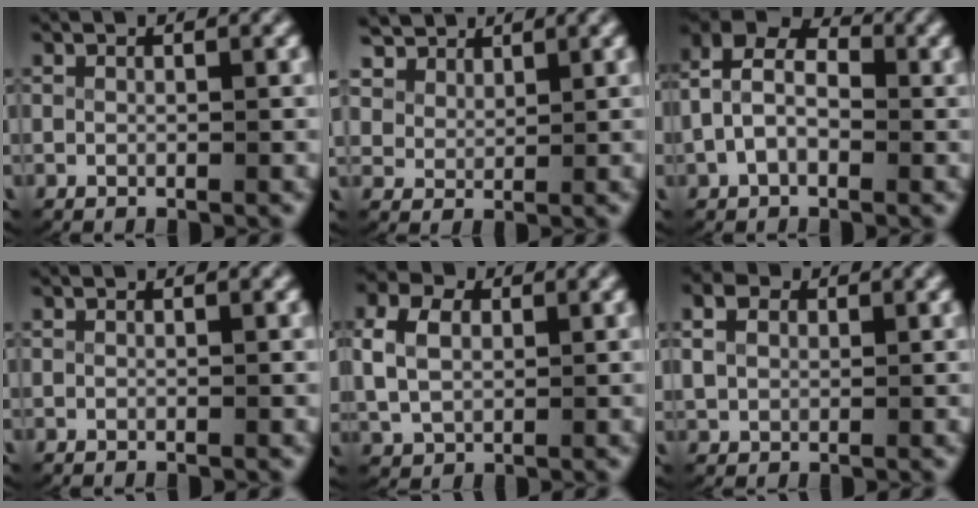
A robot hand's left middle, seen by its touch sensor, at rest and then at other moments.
{"total": 4.7, "force": [4.1, 2.0, 1.2], "torque": [-0.039, 0.004, 0.075]}
{"total": 7.5, "force": [1.7, 5.3, 5.0], "torque": [-0.093, 0.004, 0.017]}
{"total": 0.0}
{"total": 5.4, "force": [1.0, 4.3, 3.0], "torque": [-0.082, -0.002, 0.024]}
{"total": 2.7, "force": [0.9, 2.2, 1.4], "torque": [-0.038, -0.003, 0.023]}